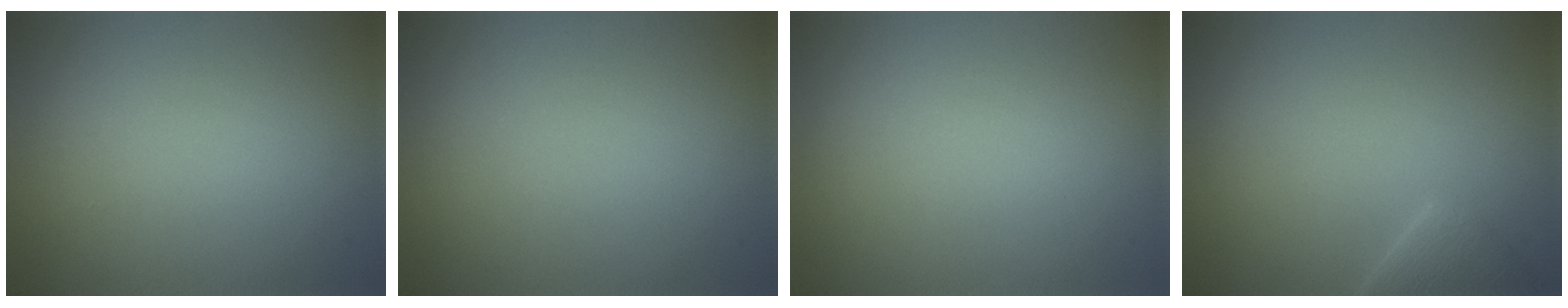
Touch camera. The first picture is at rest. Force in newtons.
{"total": 0.0}
{"total": 0.0}
{"total": 2.3, "press": 2.3, "slide": 0.2}